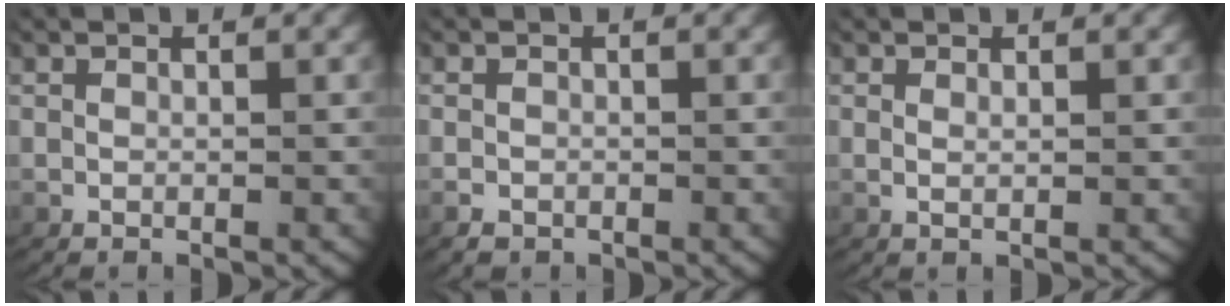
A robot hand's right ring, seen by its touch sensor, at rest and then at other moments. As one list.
[{"total": 1.3, "force": [-0.9, 1.0, 0.2], "torque": [-0.014, -0.008, -0.011]}, {"total": 0.6, "force": [0.4, 0.0, 0.5], "torque": [-0.014, -0.004, 0.008]}]